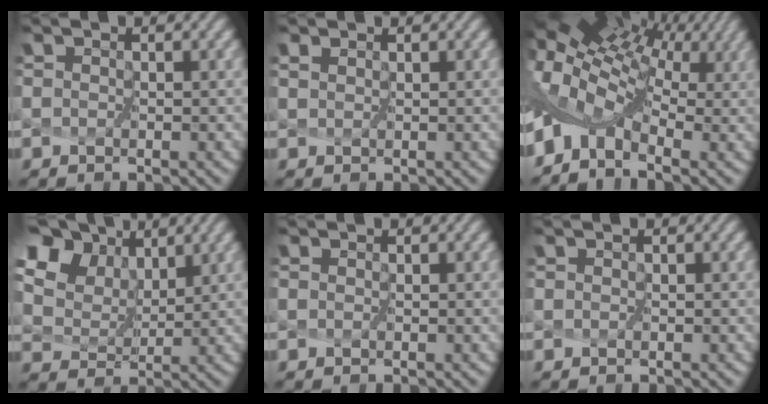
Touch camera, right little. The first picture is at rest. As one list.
[{"total": 0.8, "force": [0.7, 0.3, 0.3], "torque": [-0.006, 0.002, 0.008]}, {"total": 10.8, "force": [2.4, 7.0, 7.9], "torque": [-0.176, -0.008, 0.067]}, {"total": 12.6, "force": [7.6, 8.2, 5.9], "torque": [-0.153, 0.024, 0.162]}, {"total": 0.0}, {"total": 0.0}]